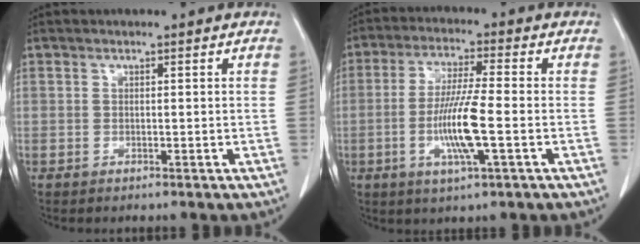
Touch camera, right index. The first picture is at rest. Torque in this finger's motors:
{"motor_torque": [1.50, 0.00, 0.85, 0.21]}